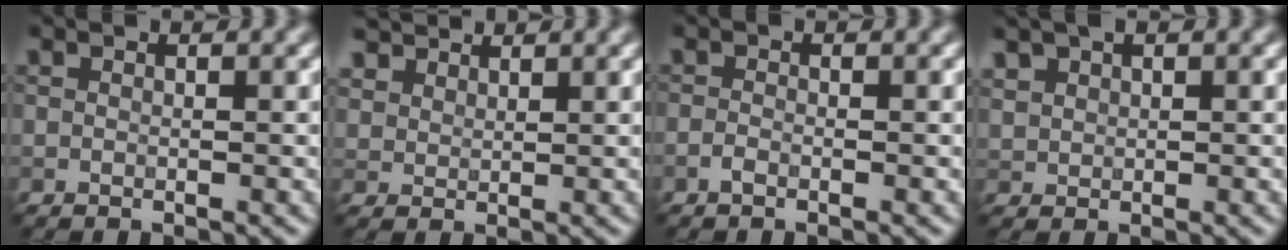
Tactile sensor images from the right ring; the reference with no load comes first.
{"total": 2.7, "force": [2.3, 1.5, 0.5], "torque": [-0.030, -0.007, 0.055]}
{"total": 0.9, "force": [-0.7, 0.2, 0.5], "torque": [-0.014, -0.003, -0.018]}
{"total": 2.3, "force": [1.4, 1.4, 1.2], "torque": [-0.031, 0.006, 0.029]}